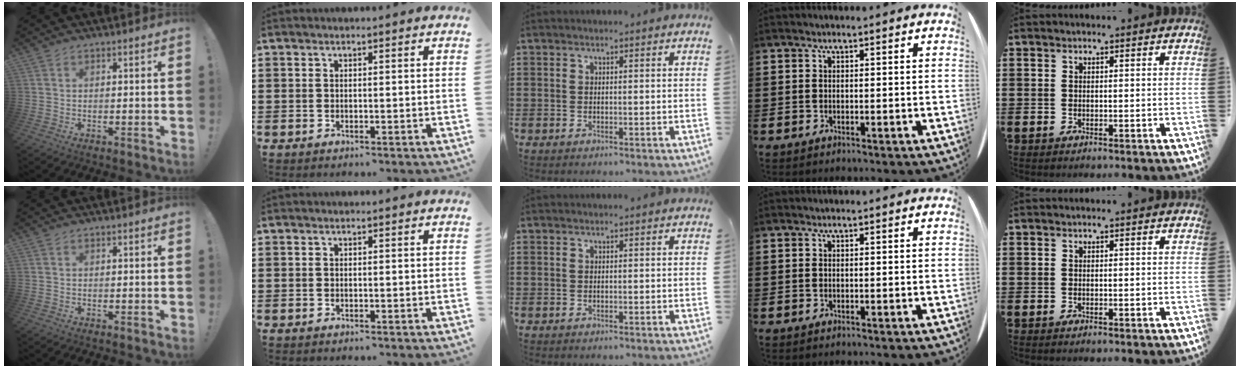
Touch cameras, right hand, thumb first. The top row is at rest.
{}